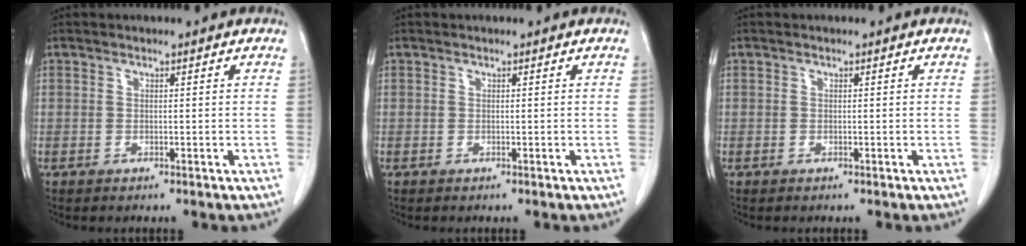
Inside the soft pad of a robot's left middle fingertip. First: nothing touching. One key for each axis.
{"total": 0.0}
{"total": 0.0}